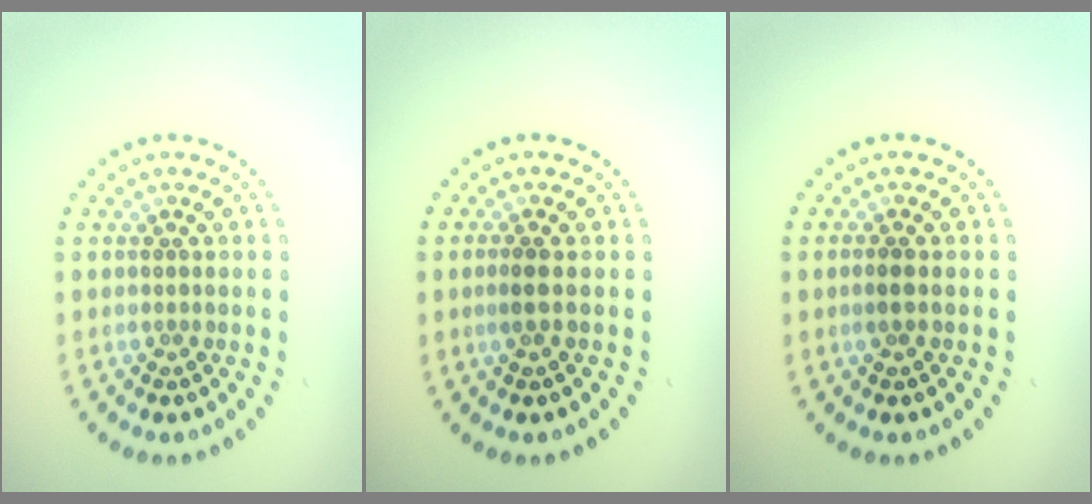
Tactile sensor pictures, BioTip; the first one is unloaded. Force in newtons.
{"total": 1.1, "press": 0.9, "slide": 0.6}
{"total": 0.8, "press": 0.8, "slide": 0.3}